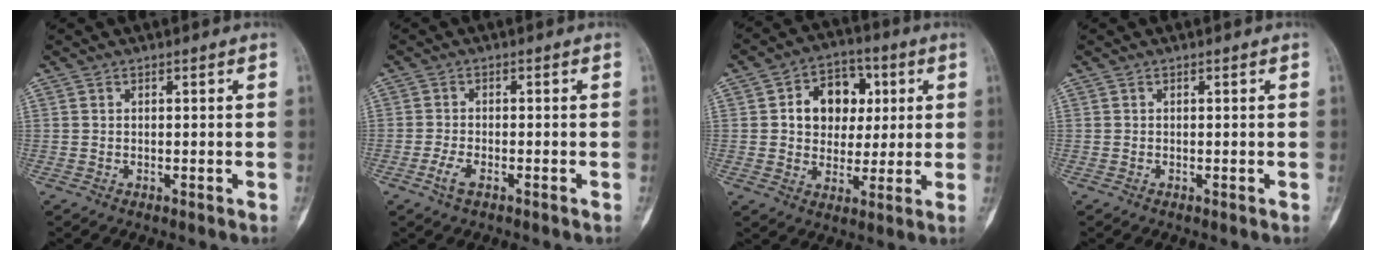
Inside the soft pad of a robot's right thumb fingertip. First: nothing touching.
{"total": 3.1, "force": [-1.7, 1.5, 2.2], "torque": [-0.047, 0.007, -0.035]}
{"total": 12.0, "force": [2.5, 9.2, 7.2], "torque": [-0.056, 0.008, 0.037]}
{"total": 0.0}